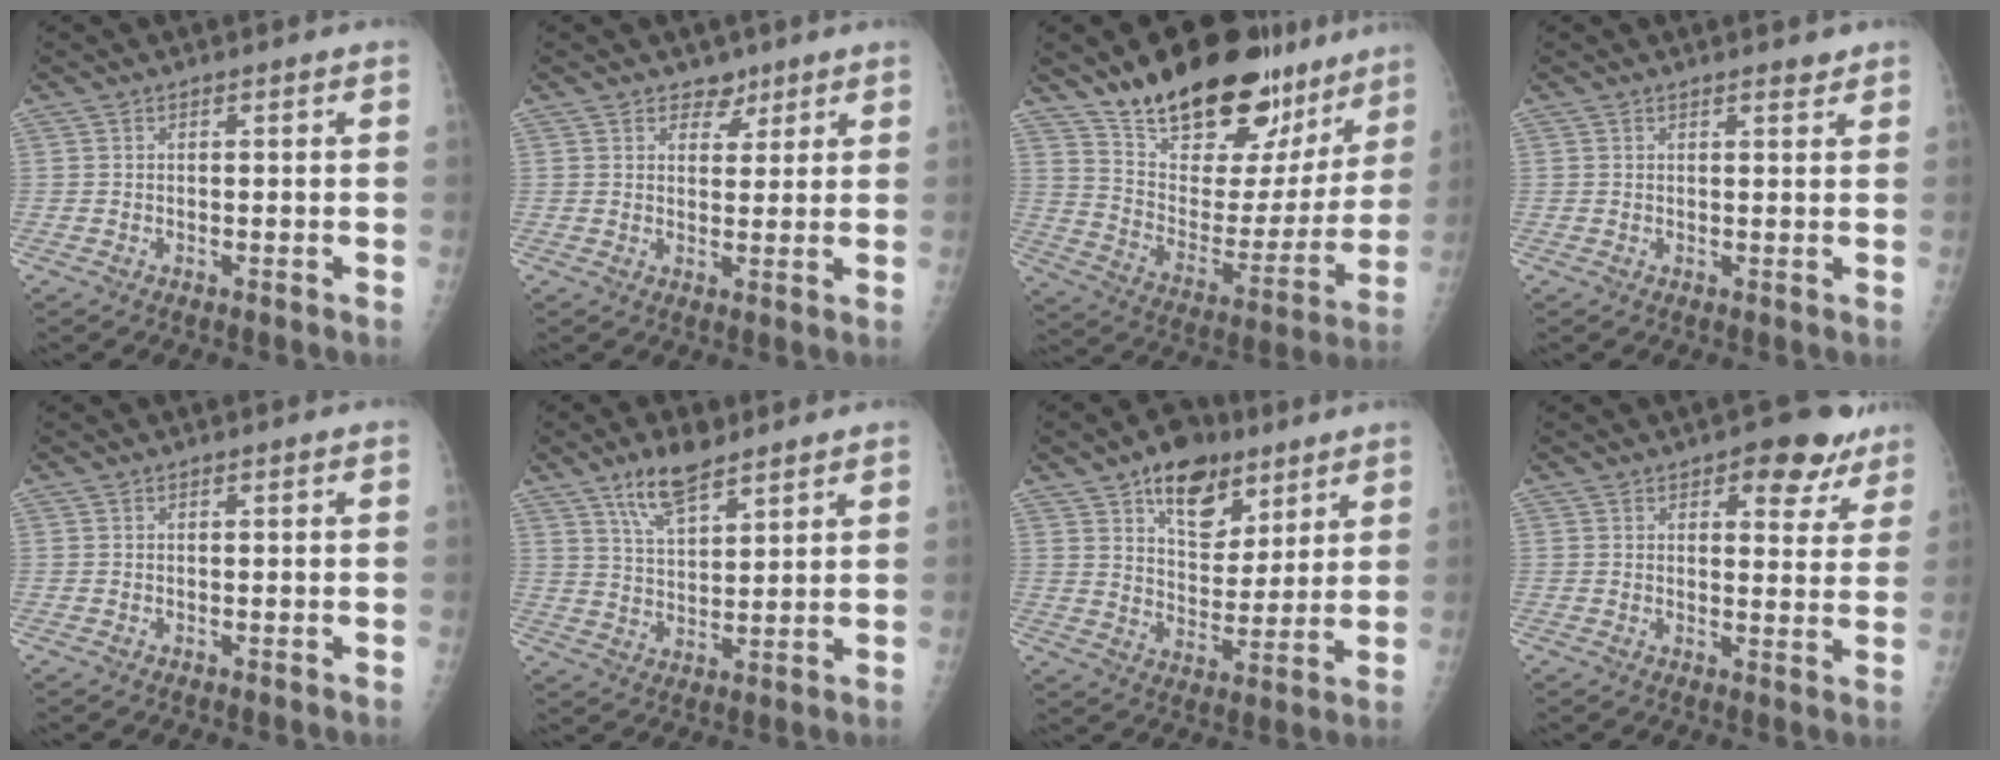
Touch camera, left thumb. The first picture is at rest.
{"total": 3.6, "force": [2.6, 2.4, 0.9], "torque": [0.011, -0.015, 0.038]}
{"total": 28.3, "force": [20.8, 12.4, 14.6], "torque": [-0.186, -0.096, 0.318]}
{"total": 1.6, "force": [1.4, 0.4, 0.7], "torque": [-0.004, -0.009, 0.019]}
{"total": 0.0}
{"total": 9.1, "force": [6.4, 3.4, 5.4], "torque": [-0.082, -0.033, 0.120]}
{"total": 13.7, "force": [8.2, 8.1, 7.3], "torque": [-0.069, -0.043, 0.132]}
{"total": 9.5, "force": [6.1, 4.6, 5.6], "torque": [-0.022, -0.027, 0.074]}